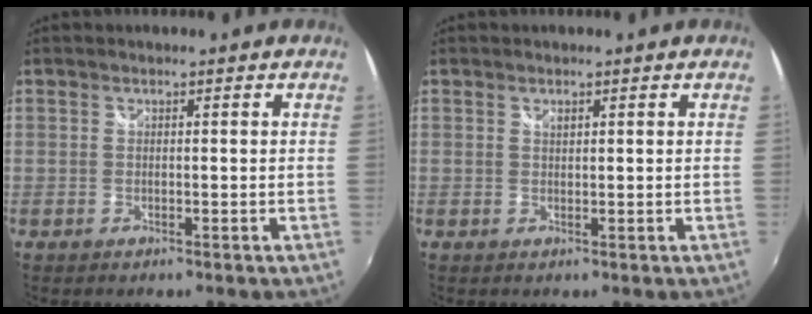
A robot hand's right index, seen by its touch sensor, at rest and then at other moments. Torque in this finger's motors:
{"motor_torque": [-0.01, 0.02, 0.01, 0.01]}